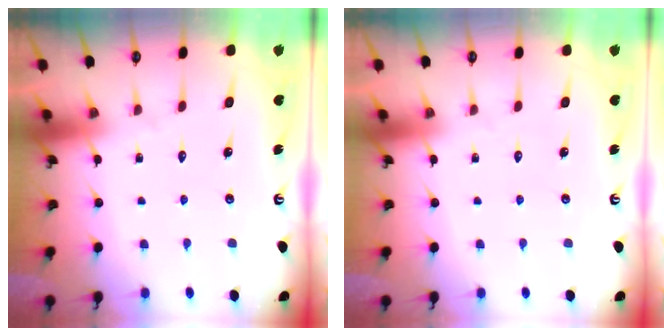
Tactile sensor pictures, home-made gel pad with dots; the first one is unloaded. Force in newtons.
{"total": 0.0}